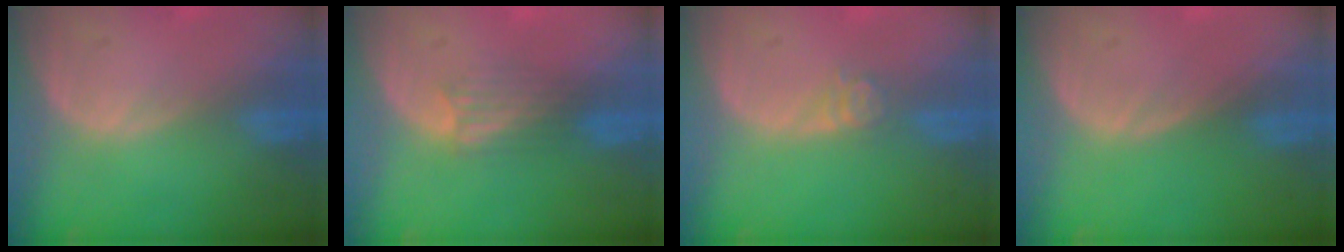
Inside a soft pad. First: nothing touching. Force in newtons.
{"total": 3.3, "press": 2.9, "slide": 1.6}
{"total": 2.7, "press": 2.2, "slide": 1.5}
{"total": 0.0}